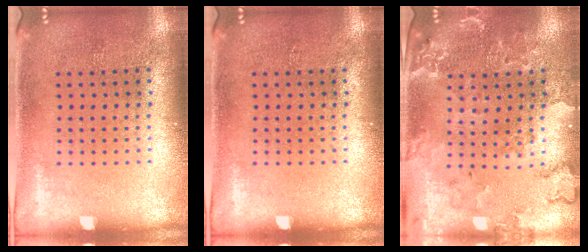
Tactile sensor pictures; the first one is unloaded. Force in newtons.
{"total": 0.0}
{"total": 0.7, "press": 0.7, "slide": 0.2}